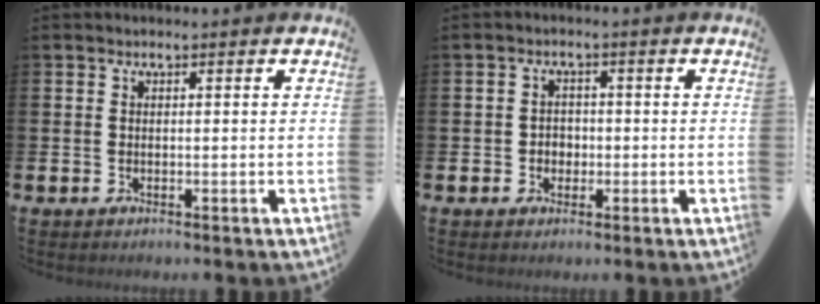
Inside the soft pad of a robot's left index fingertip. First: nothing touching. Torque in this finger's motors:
{"motor_torque": [-0.07, 0.12, 0.06, 0.00]}